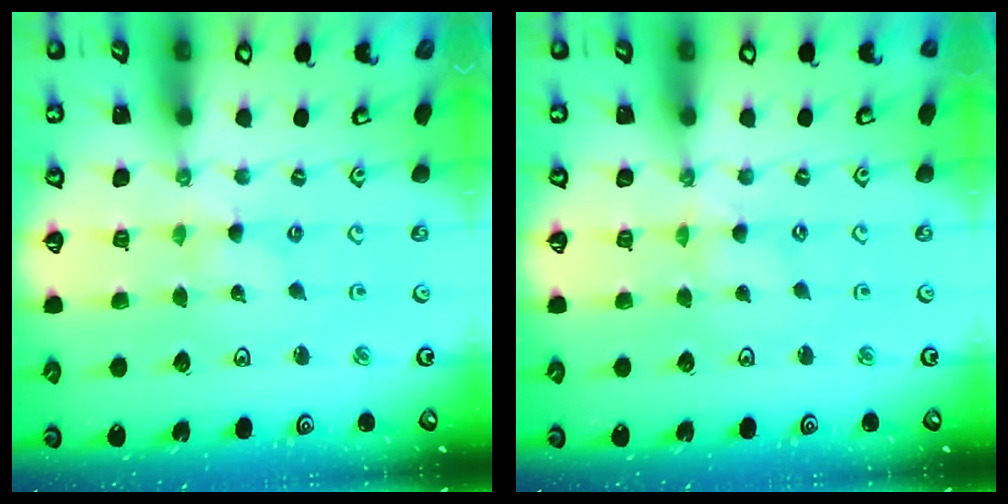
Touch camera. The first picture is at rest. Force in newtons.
{"total": 0.0}